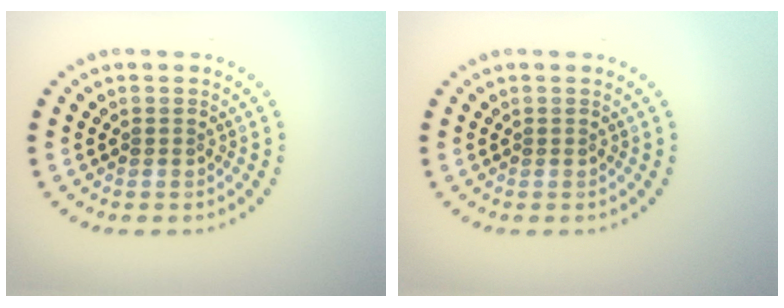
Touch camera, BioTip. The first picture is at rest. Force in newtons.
{"total": 0.0}